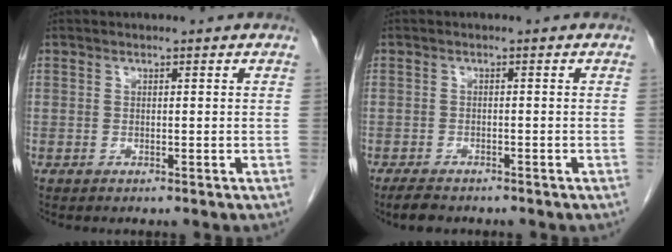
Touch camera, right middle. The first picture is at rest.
{"total": 3.1, "force": [-2.6, 1.0, 1.4], "torque": [-0.026, -0.006, -0.039]}